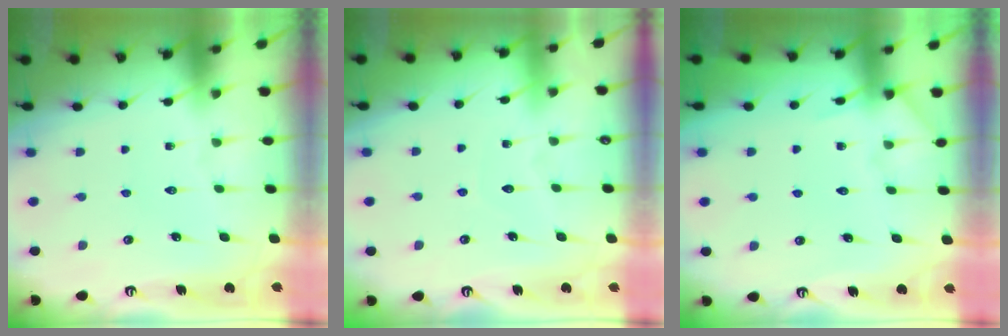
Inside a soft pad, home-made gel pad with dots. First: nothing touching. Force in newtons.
{"total": 3.9, "press": 3.9, "slide": 0.4}
{"total": 6.2, "press": 6.1, "slide": 0.8}